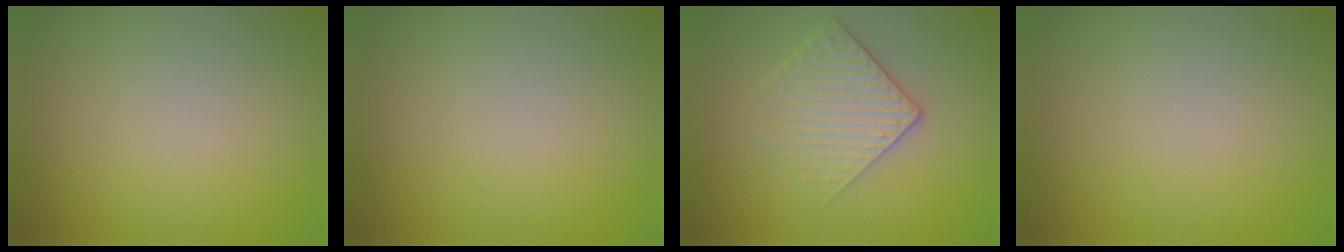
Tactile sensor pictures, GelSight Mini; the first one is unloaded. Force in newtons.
{"total": 0.0}
{"total": 2.9, "press": 2.6, "slide": 1.4}
{"total": 0.0}